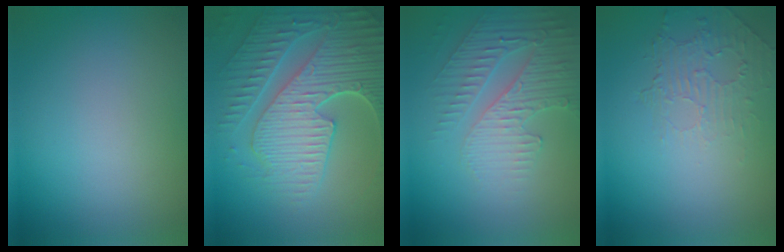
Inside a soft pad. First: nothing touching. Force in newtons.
{"total": 9.1, "press": 6.5, "slide": 6.3}
{"total": 3.8, "press": 3.6, "slide": 1.3}
{"total": 2.0, "press": 0.8, "slide": 1.8}